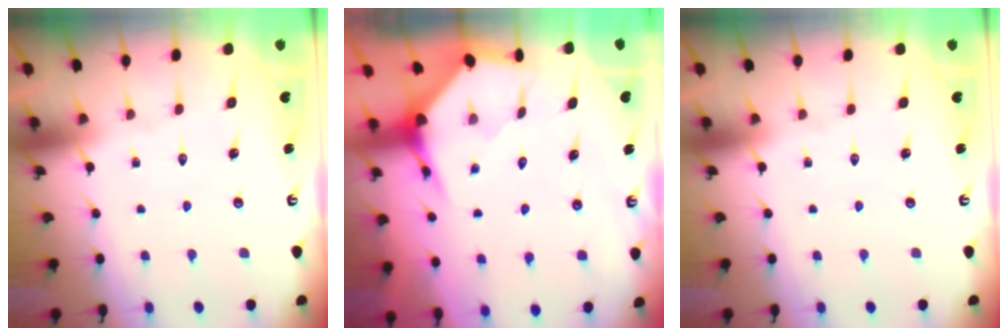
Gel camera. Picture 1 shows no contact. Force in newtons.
{"total": 4.0, "press": 3.9, "slide": 0.4}
{"total": 0.0}